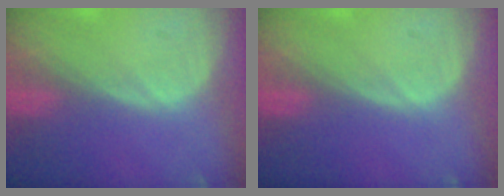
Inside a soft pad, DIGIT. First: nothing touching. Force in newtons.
{"total": 0.0}